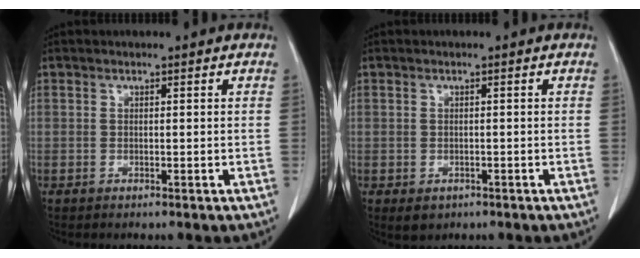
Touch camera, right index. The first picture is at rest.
{"total": 2.0, "force": [-0.8, 1.7, 0.7], "torque": [-0.008, 0.000, -0.001]}